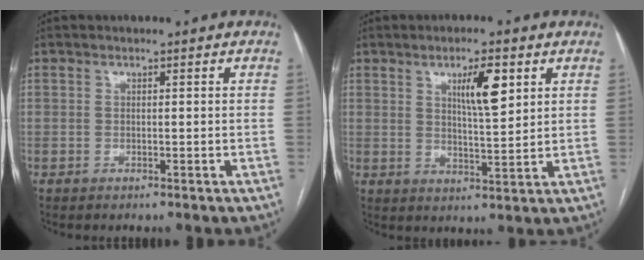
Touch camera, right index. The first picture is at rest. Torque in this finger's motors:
{"motor_torque": [0.66, 0.44, 0.15, 0.08]}